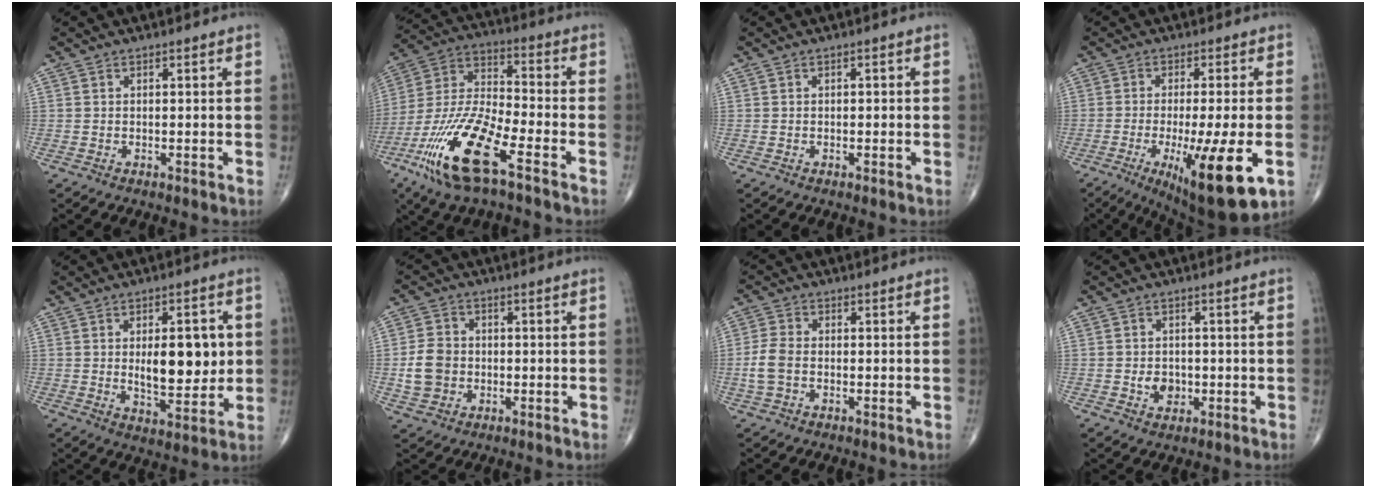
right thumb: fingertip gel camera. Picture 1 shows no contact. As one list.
[{"total": 18.7, "force": [-9.9, 5.1, 15.0], "torque": [-0.329, 0.030, -0.190]}, {"total": 0.5, "force": [0.0, 0.3, 0.4], "torque": [0.003, 0.000, -0.003]}, {"total": 16.2, "force": [-5.0, 3.3, 15.0], "torque": [-0.223, -0.017, -0.063]}, {"total": 12.0, "force": [1.2, 5.5, 10.6], "torque": [-0.125, -0.016, 0.026]}, {"total": 7.1, "force": [-1.0, 5.9, 3.9], "torque": [-0.061, 0.012, -0.019]}, {"total": 4.9, "force": [-1.0, 3.1, 3.7], "torque": [-0.089, 0.014, -0.023]}, {"total": 3.8, "force": [-0.8, 3.0, 2.2], "torque": [-0.020, 0.005, -0.010]}]